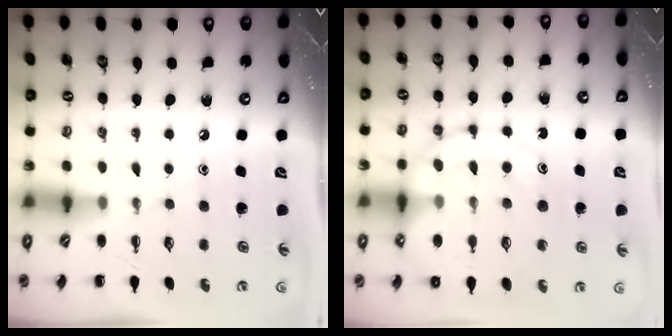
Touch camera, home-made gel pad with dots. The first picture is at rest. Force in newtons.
{"total": 16.1, "press": 16.0, "slide": 2.5}